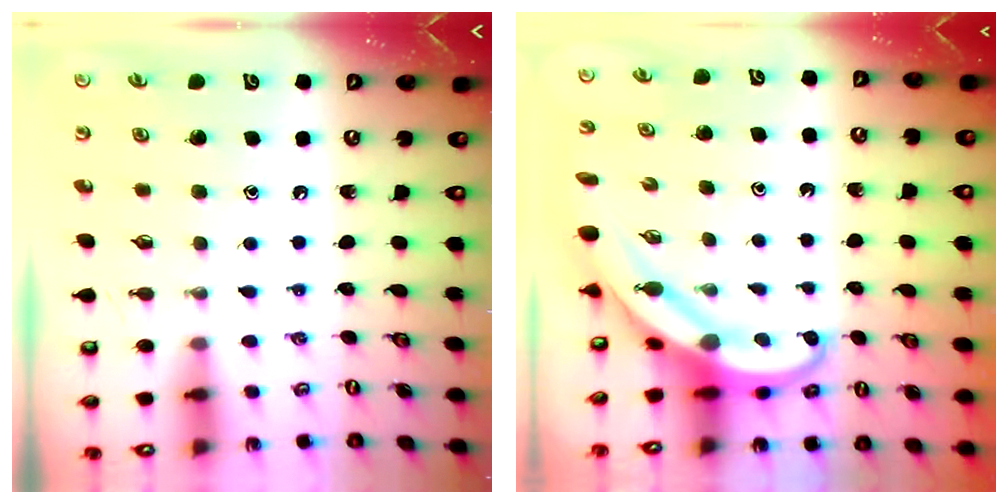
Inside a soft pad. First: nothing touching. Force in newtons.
{"total": 6.9, "press": 6.8, "slide": 0.6}